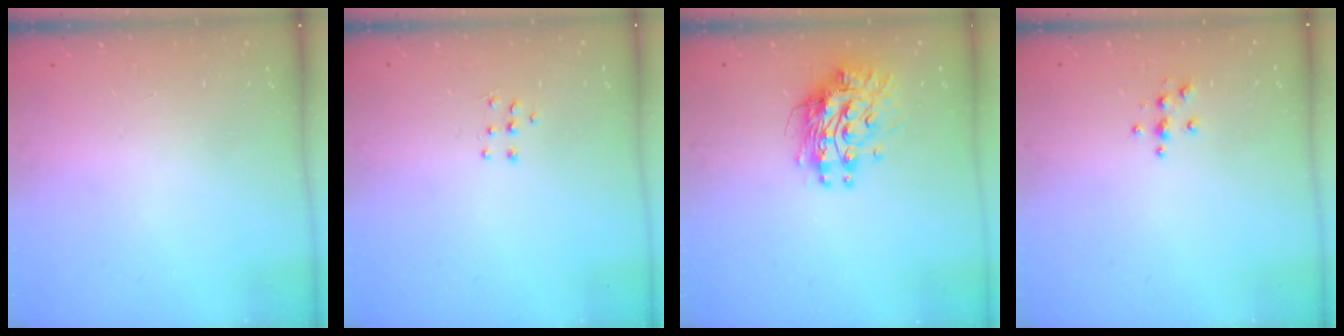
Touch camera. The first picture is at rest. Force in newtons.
{"total": 5.0, "press": 4.9, "slide": 0.5}
{"total": 11.5, "press": 11.5, "slide": 1.0}
{"total": 3.8, "press": 3.8, "slide": 0.4}